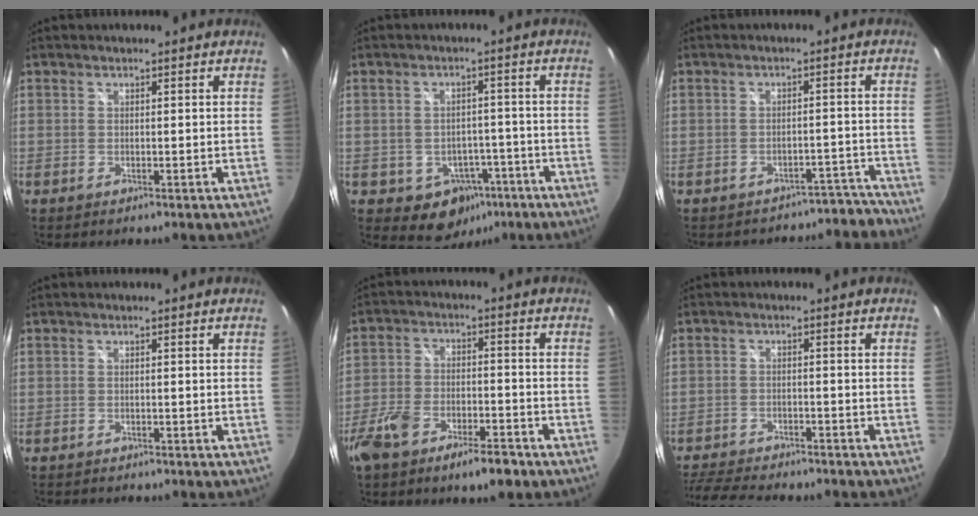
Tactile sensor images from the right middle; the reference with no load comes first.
{"total": 7.7, "force": [-3.8, 6.3, 2.3], "torque": [-0.046, 0.022, -0.028]}
{"total": 8.3, "force": [-7.9, 2.5, -0.2], "torque": [0.027, 0.033, -0.088]}
{"total": 2.3, "force": [-2.1, 0.5, 0.6], "torque": [-0.014, -0.014, -0.033]}
{"total": 10.9, "force": [-7.4, 4.2, 6.9], "torque": [-0.153, -0.008, -0.132]}
{"total": 12.4, "force": [-11.0, 2.9, 4.9], "torque": [-0.122, -0.020, -0.175]}